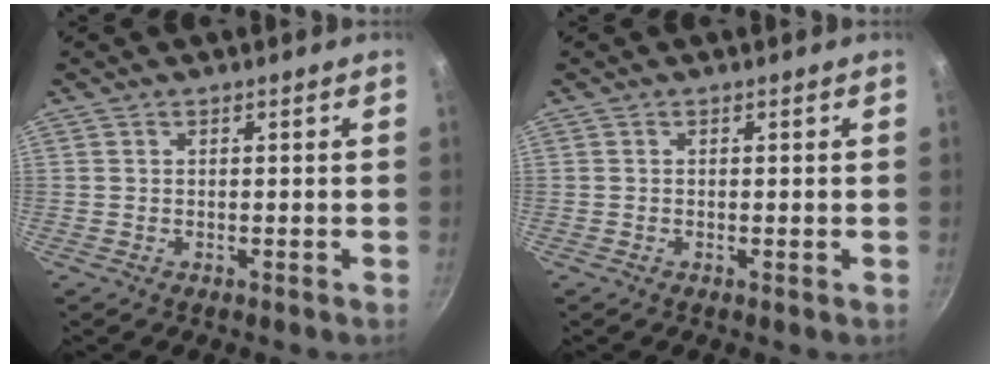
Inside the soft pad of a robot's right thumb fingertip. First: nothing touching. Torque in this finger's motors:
{"motor_torque": [0.80, 0.56, -0.01, -0.16, -0.02]}